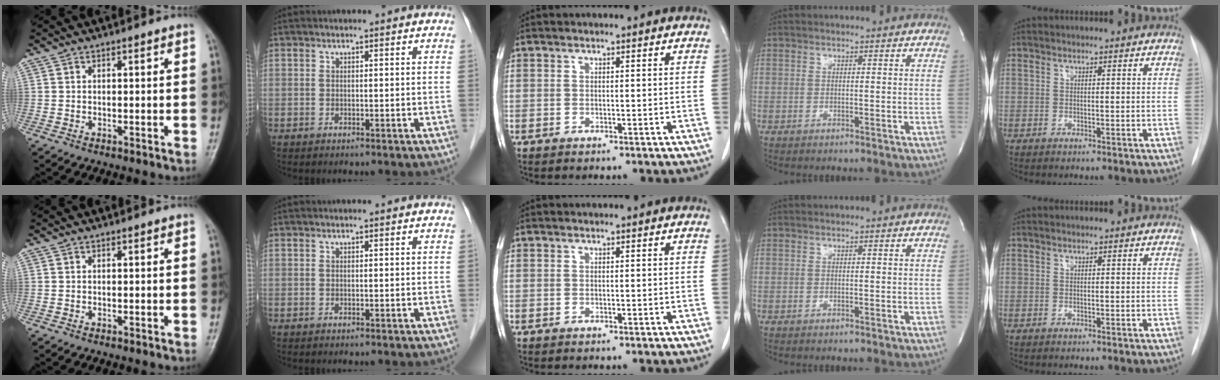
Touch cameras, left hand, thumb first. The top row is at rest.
{}